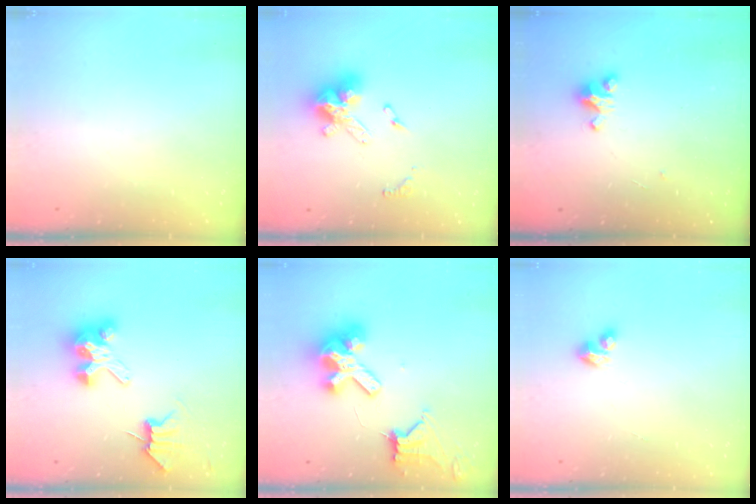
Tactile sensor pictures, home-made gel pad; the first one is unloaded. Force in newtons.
{"total": 13.4, "press": 13.4, "slide": 1.3}
{"total": 5.5, "press": 5.5, "slide": 0.4}
{"total": 7.1, "press": 7.1, "slide": 0.7}
{"total": 12.6, "press": 12.5, "slide": 1.4}
{"total": 2.8, "press": 2.8, "slide": 0.2}